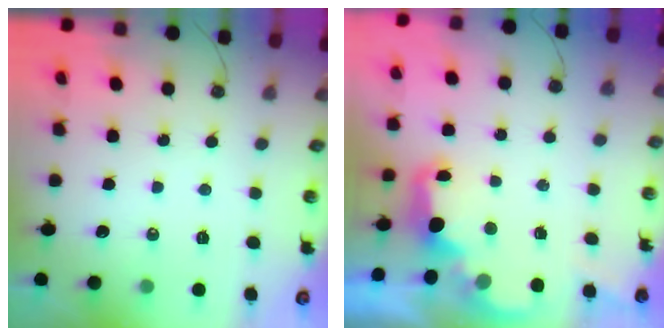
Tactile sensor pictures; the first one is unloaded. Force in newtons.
{"total": 2.8, "press": 2.7, "slide": 0.9}